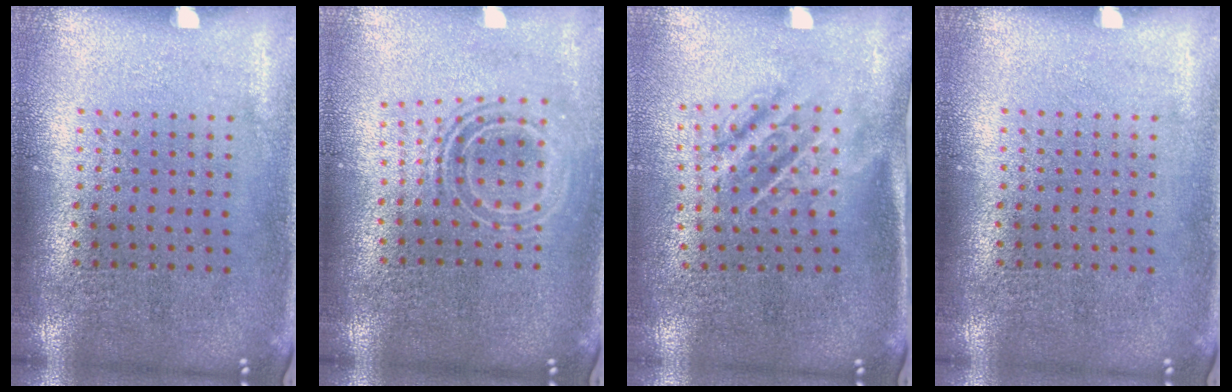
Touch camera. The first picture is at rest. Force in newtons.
{"total": 1.7, "press": 1.3, "slide": 1.0}
{"total": 1.7, "press": 1.1, "slide": 1.2}
{"total": 0.0}